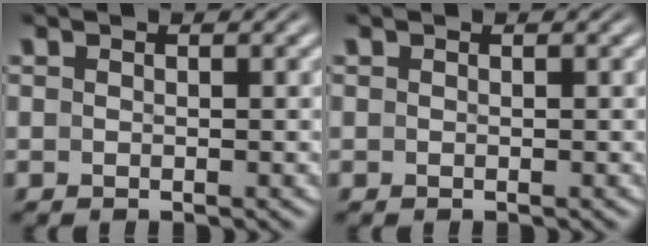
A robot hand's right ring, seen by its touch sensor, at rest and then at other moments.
{"total": 0.0}